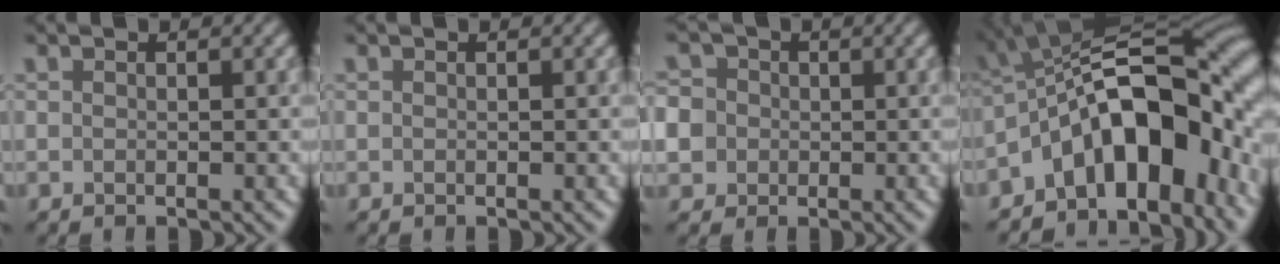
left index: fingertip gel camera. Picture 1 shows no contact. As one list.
[{"total": 0.0}, {"total": 7.3, "force": [-0.6, 6.8, 2.6], "torque": [-0.057, 0.021, -0.047]}, {"total": 13.3, "force": [-4.5, 6.4, 10.7], "torque": [-0.137, 0.020, -0.088]}]